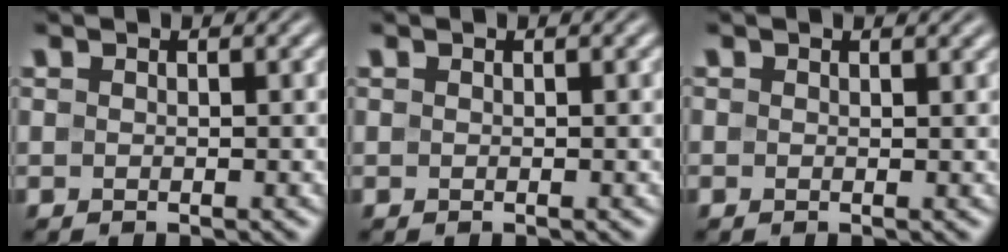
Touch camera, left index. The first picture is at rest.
{"total": 0.0}
{"total": 0.6, "force": [0.6, 0.2, 0.1], "torque": [-0.001, -0.003, 0.008]}